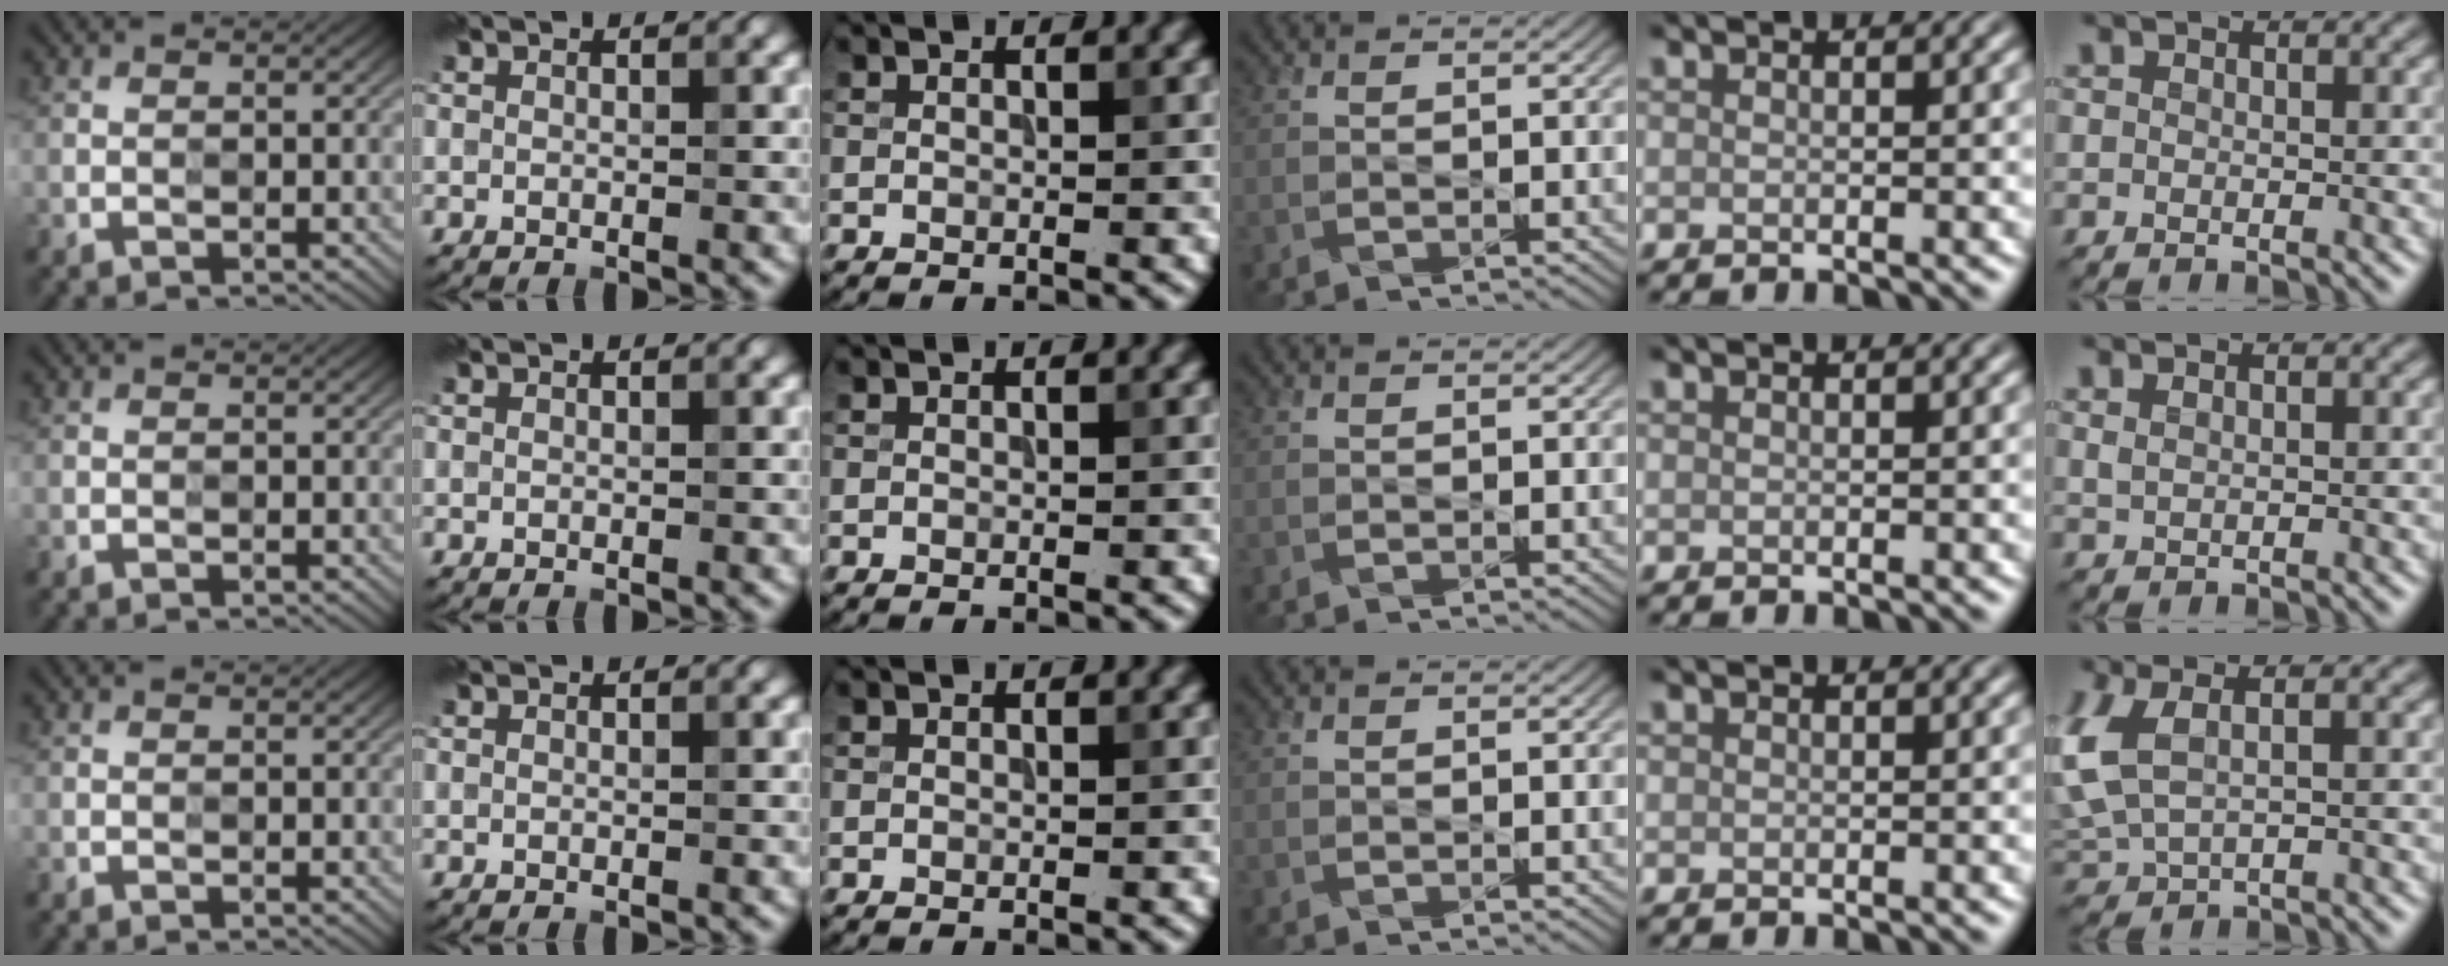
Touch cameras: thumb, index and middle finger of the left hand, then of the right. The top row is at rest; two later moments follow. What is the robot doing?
{"motion": "press", "object": "sticky note"}